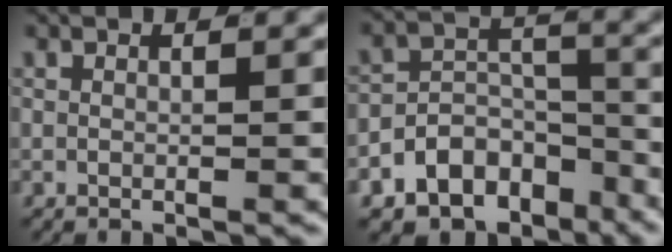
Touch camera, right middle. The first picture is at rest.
{"total": 12.2, "force": [-8.5, 7.8, 4.0], "torque": [-0.048, -0.017, -0.141]}